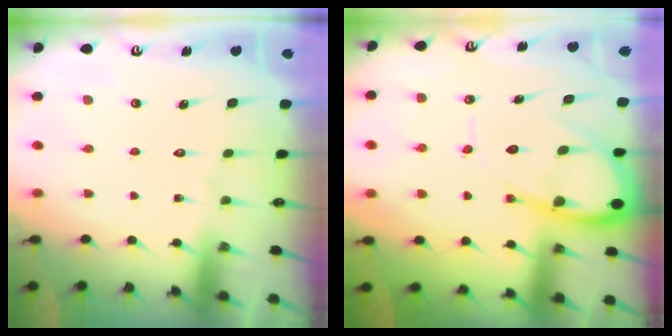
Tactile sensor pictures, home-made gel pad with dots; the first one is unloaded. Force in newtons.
{"total": 11.9, "press": 11.9, "slide": 1.3}